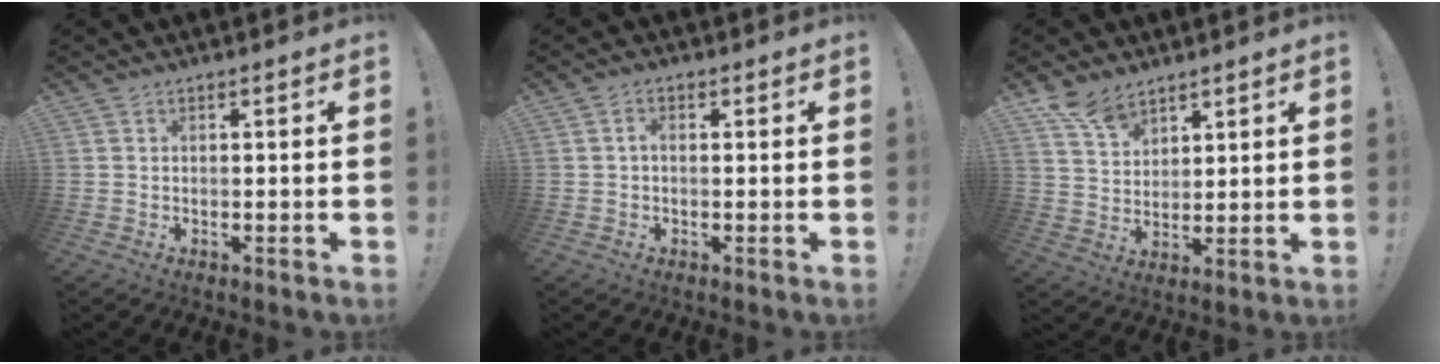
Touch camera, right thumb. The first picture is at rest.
{"total": 1.8, "force": [-0.3, 0.9, 1.6], "torque": [-0.027, 0.005, -0.007]}
{"total": 8.8, "force": [6.6, 5.0, 2.9], "torque": [-0.049, -0.036, 0.128]}